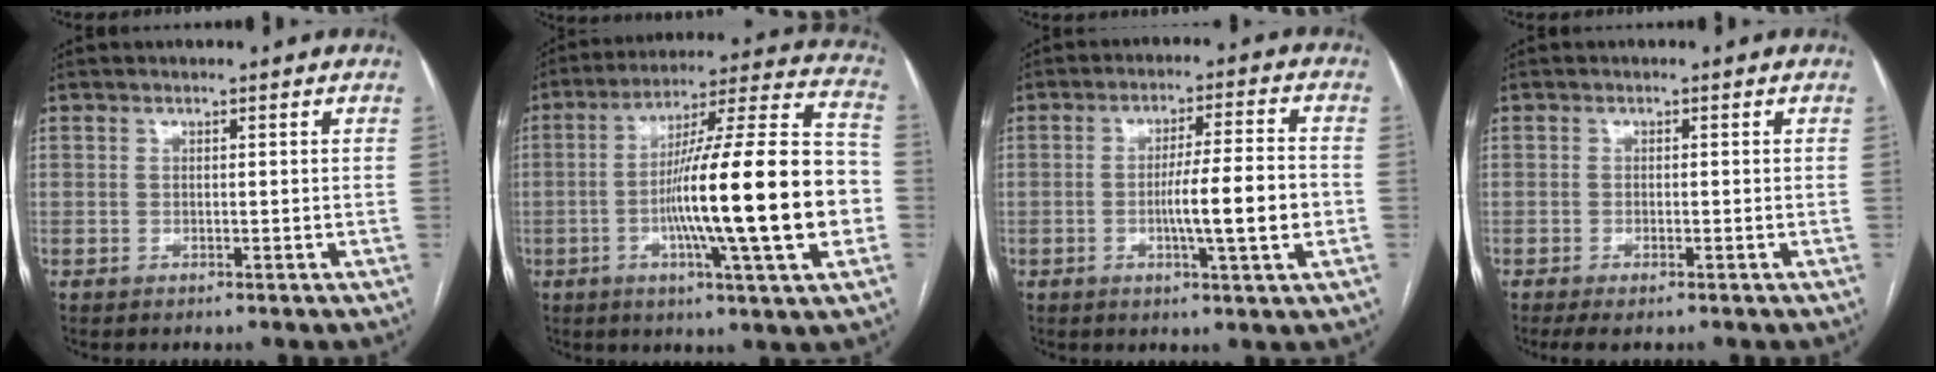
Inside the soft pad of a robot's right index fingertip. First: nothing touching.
{"total": 23.7, "force": [-4.4, 0.7, 23.3], "torque": [-0.338, 0.006, -0.077]}
{"total": 9.7, "force": [-1.9, 0.0, 9.5], "torque": [-0.152, 0.000, -0.033]}
{"total": 2.5, "force": [-1.7, 0.5, 1.7], "torque": [-0.029, -0.005, -0.026]}